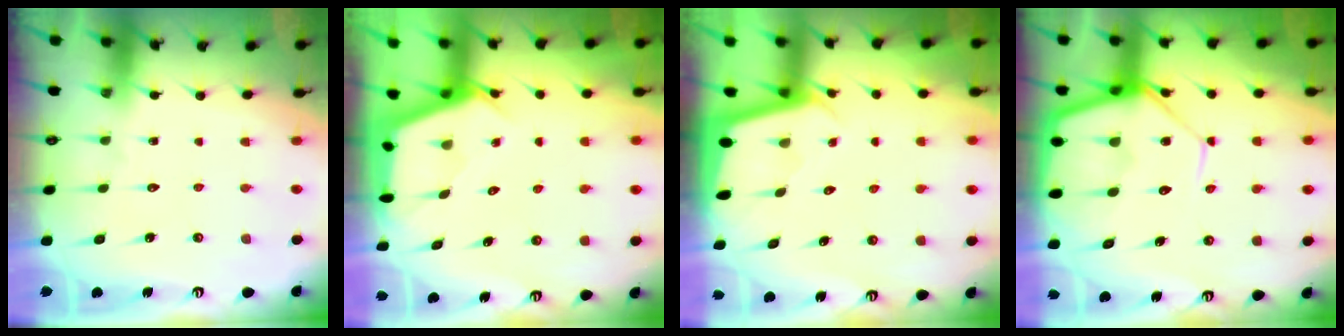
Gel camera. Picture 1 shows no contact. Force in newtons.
{"total": 2.9, "press": 2.9, "slide": 0.4}
{"total": 2.1, "press": 2.1, "slide": 0.1}
{"total": 13.8, "press": 13.8, "slide": 1.2}